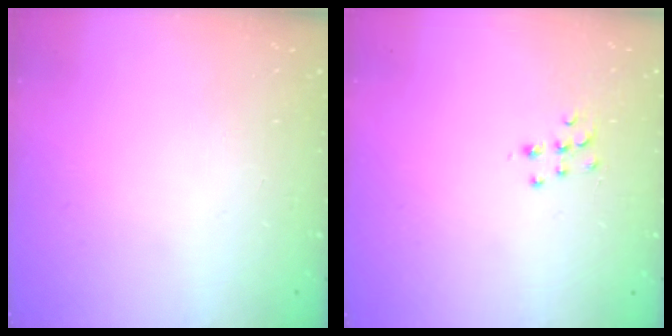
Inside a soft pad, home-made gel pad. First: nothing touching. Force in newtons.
{"total": 7.2, "press": 7.2, "slide": 0.5}